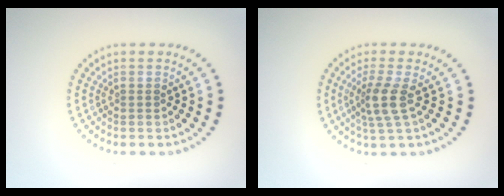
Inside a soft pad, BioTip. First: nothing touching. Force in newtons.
{"total": 2.8, "press": 2.2, "slide": 1.7}